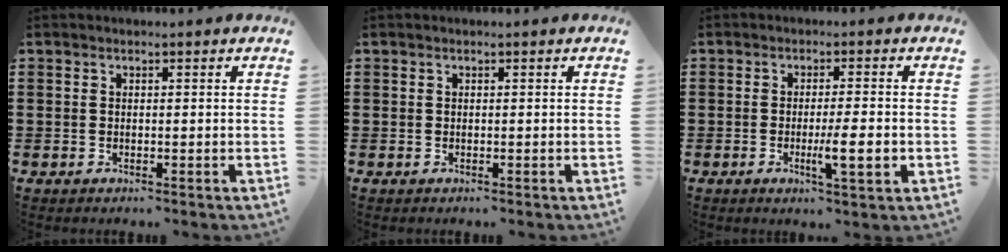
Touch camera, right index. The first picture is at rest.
{"total": 0.0}
{"total": 5.7, "force": [-1.4, 0.7, 5.5], "torque": [-0.088, -0.007, -0.023]}